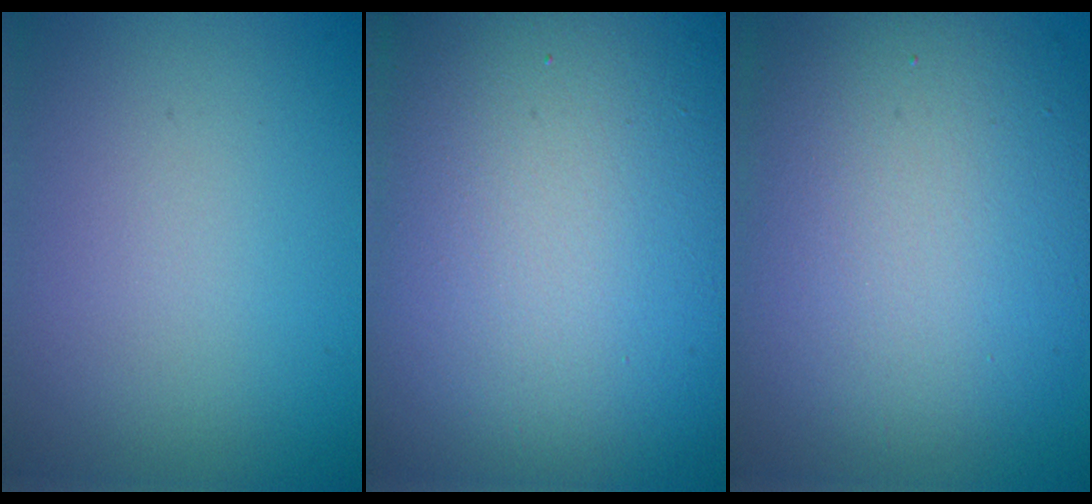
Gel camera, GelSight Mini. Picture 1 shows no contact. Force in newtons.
{"total": 21.1, "press": 21.1, "slide": 1.0}
{"total": 10.9, "press": 10.8, "slide": 1.1}